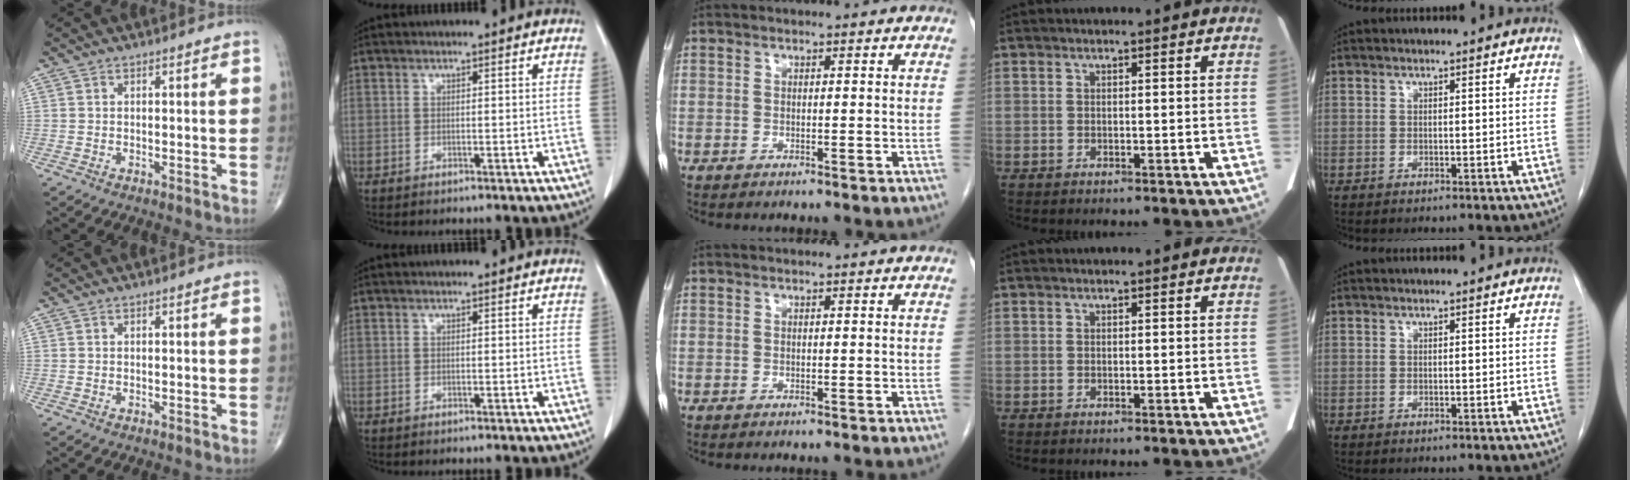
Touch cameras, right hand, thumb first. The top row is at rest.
{}